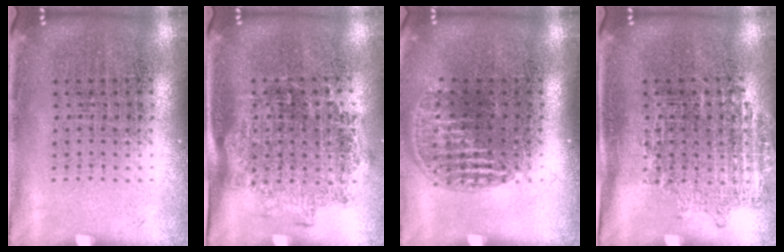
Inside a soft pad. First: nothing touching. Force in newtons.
{"total": 1.4, "press": 1.1, "slide": 0.8}
{"total": 1.2, "press": 1.0, "slide": 0.5}
{"total": 1.0, "press": 0.9, "slide": 0.4}